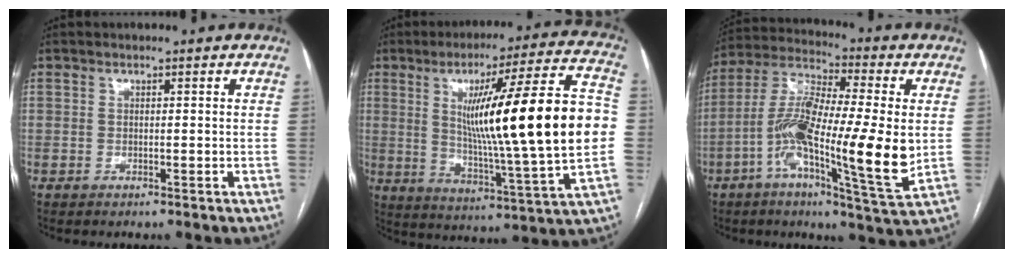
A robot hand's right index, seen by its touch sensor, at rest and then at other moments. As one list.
[{"total": 25.1, "force": [1.7, 0.3, 25.0], "torque": [-0.365, 0.006, 0.019]}, {"total": 18.8, "force": [-2.4, 2.3, 18.5], "torque": [-0.353, -0.004, -0.048]}]